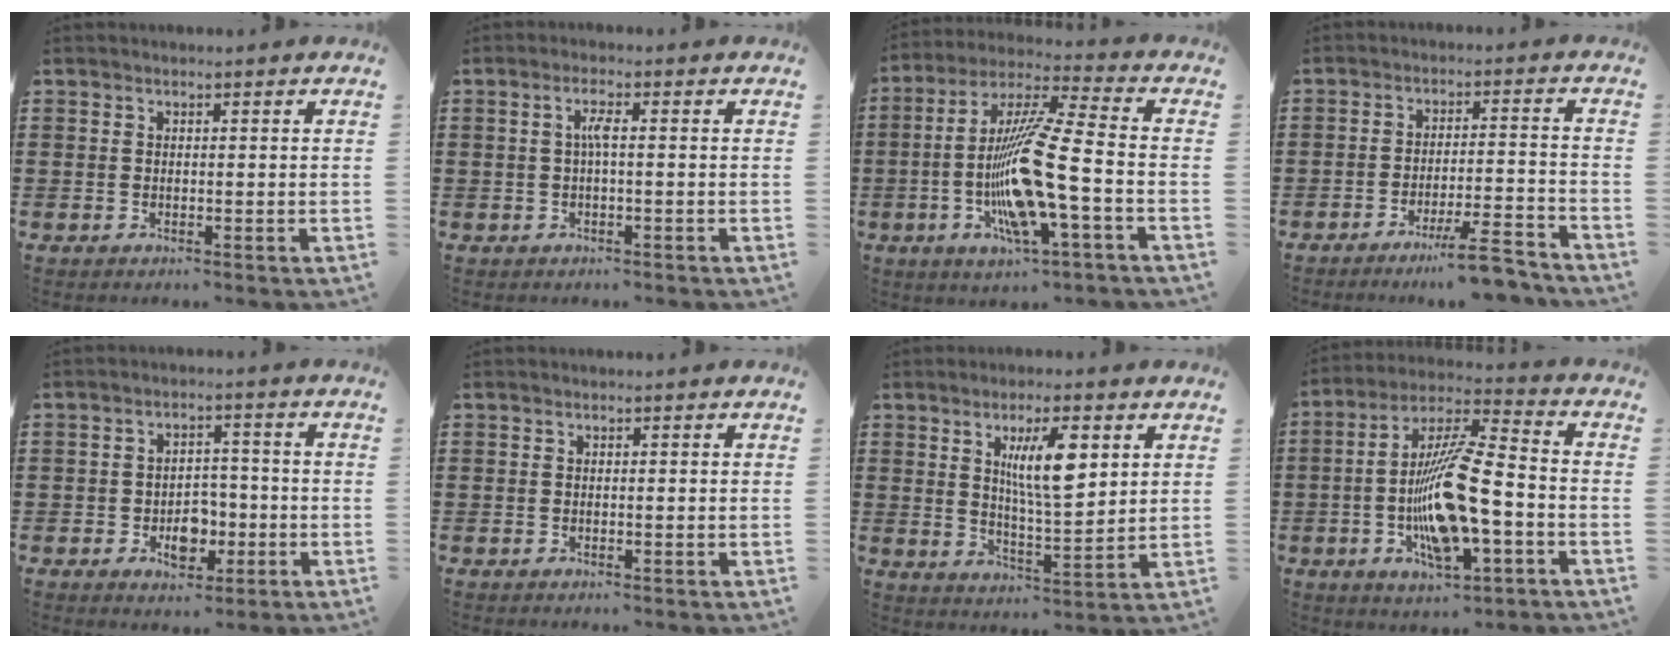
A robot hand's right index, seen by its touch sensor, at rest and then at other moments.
{"total": 2.5, "force": [-0.1, 0.2, 2.5], "torque": [-0.049, 0.001, -0.005]}
{"total": 14.1, "force": [-3.9, 0.8, 13.5], "torque": [-0.274, -0.020, -0.084]}
{"total": 6.4, "force": [-5.2, 0.0, 3.8], "torque": [-0.056, -0.006, -0.090]}
{"total": 5.1, "force": [-1.9, 3.4, 3.3], "torque": [-0.050, 0.006, -0.034]}
{"total": 0.0}
{"total": 8.6, "force": [3.3, 2.4, 7.6], "torque": [-0.137, 0.003, 0.051]}
{"total": 13.7, "force": [-3.9, 3.5, 12.6], "torque": [-0.258, -0.010, -0.076]}